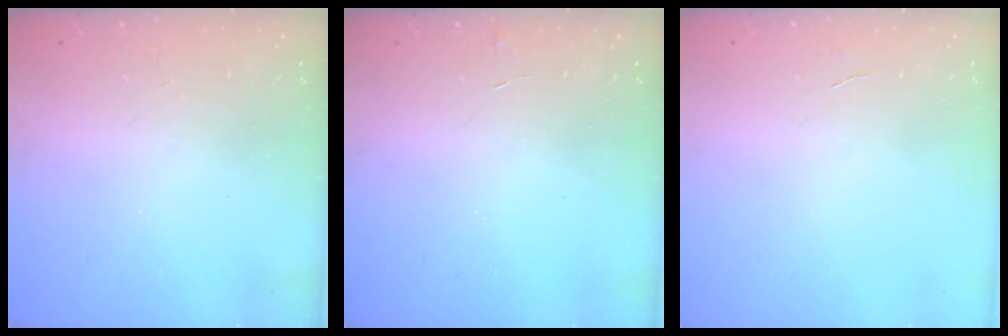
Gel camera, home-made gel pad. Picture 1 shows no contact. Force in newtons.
{"total": 2.9, "press": 2.9, "slide": 0.3}
{"total": 3.7, "press": 3.7, "slide": 0.4}